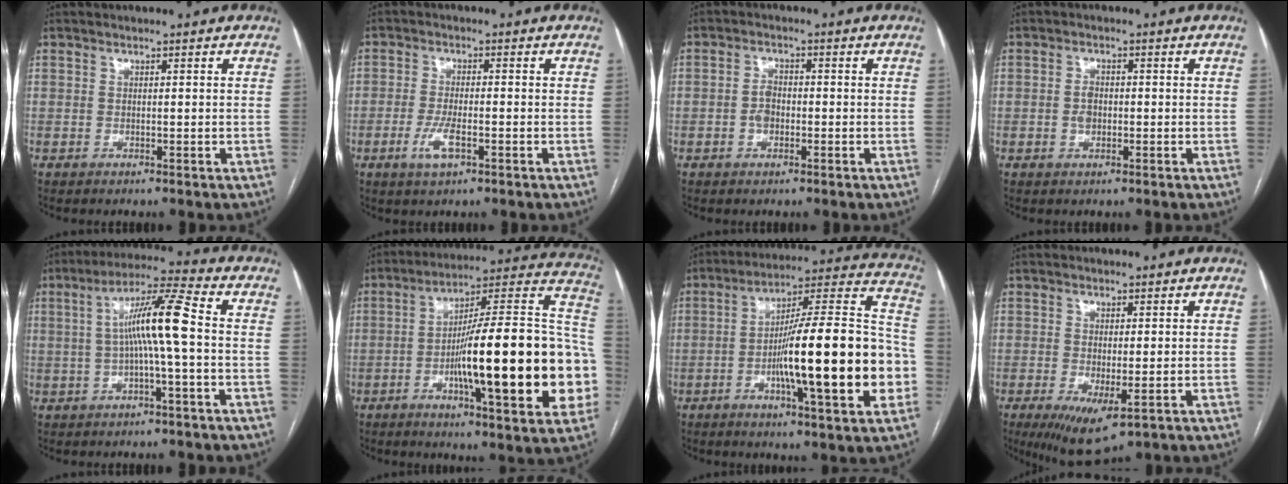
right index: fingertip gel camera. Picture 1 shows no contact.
{"total": 4.4, "force": [-1.8, 1.3, 3.8], "torque": [-0.081, -0.002, -0.032]}
{"total": 2.7, "force": [-0.7, 1.8, 1.9], "torque": [-0.037, 0.007, -0.014]}
{"total": 2.3, "force": [-0.3, 1.6, 1.7], "torque": [-0.031, 0.003, -0.005]}
{"total": 9.6, "force": [-0.1, -0.3, 9.6], "torque": [-0.173, 0.021, -0.003]}
{"total": 28.6, "force": [-5.4, 4.0, 27.9], "torque": [-0.330, 0.014, -0.084]}
{"total": 23.7, "force": [-5.2, 2.5, 23.0], "torque": [-0.303, 0.015, -0.079]}
{"total": 7.2, "force": [-2.9, 2.2, 6.2], "torque": [-0.102, -0.022, -0.035]}